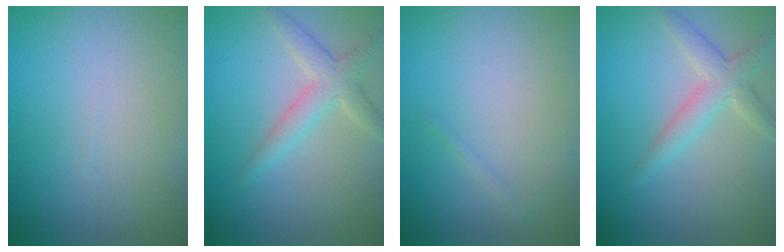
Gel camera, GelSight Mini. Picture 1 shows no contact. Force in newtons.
{"total": 2.8, "press": 2.8, "slide": 0.1}
{"total": 0.5, "press": 0.5, "slide": 0.0}
{"total": 2.8, "press": 2.8, "slide": 0.1}